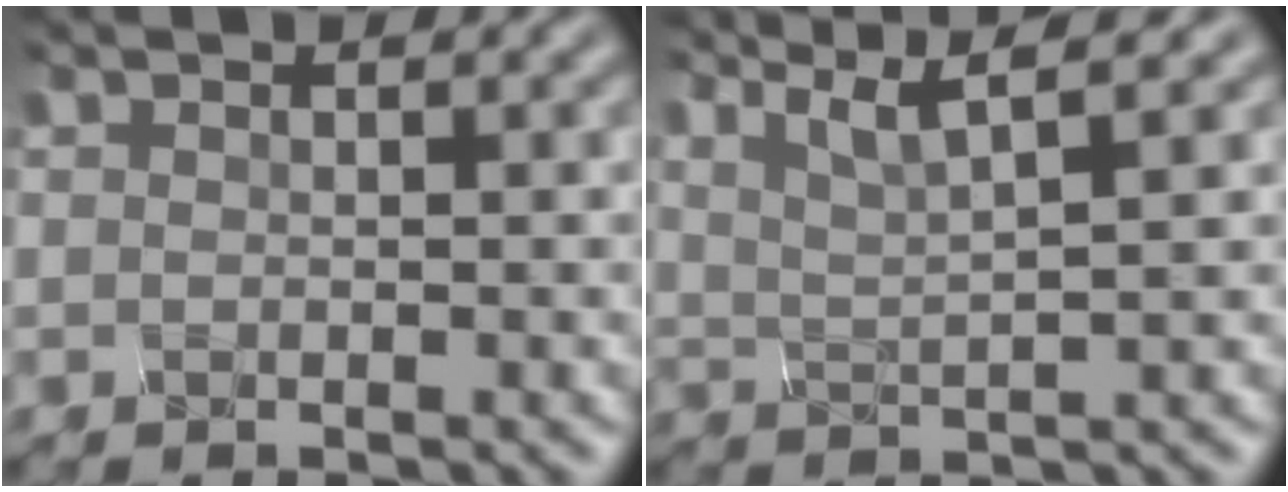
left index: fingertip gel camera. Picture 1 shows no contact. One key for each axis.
{"total": 8.4, "fx": 5.7, "fy": 2.2, "fz": 5.8, "tx": -0.129, "ty": 0.028, "tz": 0.077}